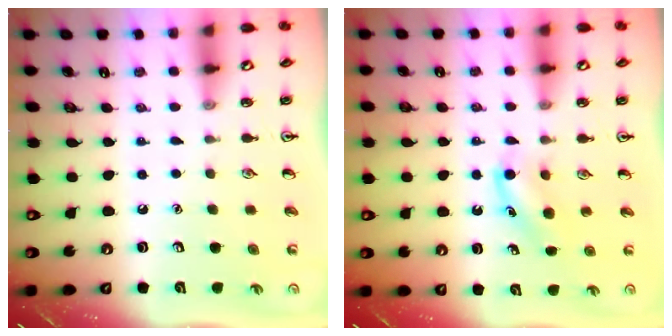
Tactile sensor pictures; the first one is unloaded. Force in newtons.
{"total": 5.6, "press": 5.3, "slide": 1.7}